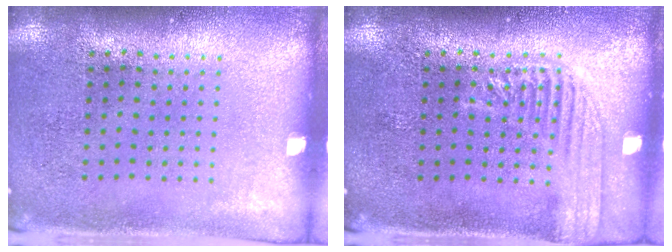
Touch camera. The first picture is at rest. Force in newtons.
{"total": 2.1, "press": 2.1, "slide": 0.3}